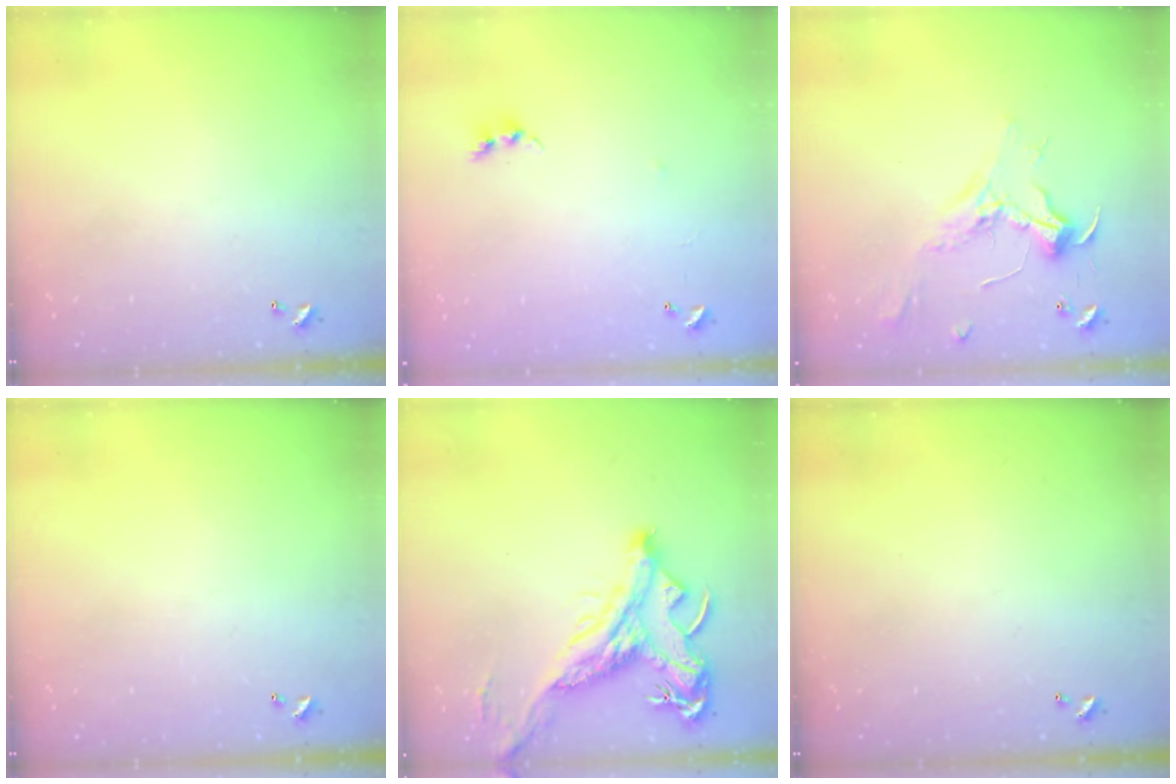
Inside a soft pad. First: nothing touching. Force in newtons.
{"total": 6.8, "press": 6.8, "slide": 0.2}
{"total": 2.3, "press": 2.2, "slide": 0.8}
{"total": 0.0}
{"total": 5.6, "press": 5.4, "slide": 1.6}
{"total": 0.0}